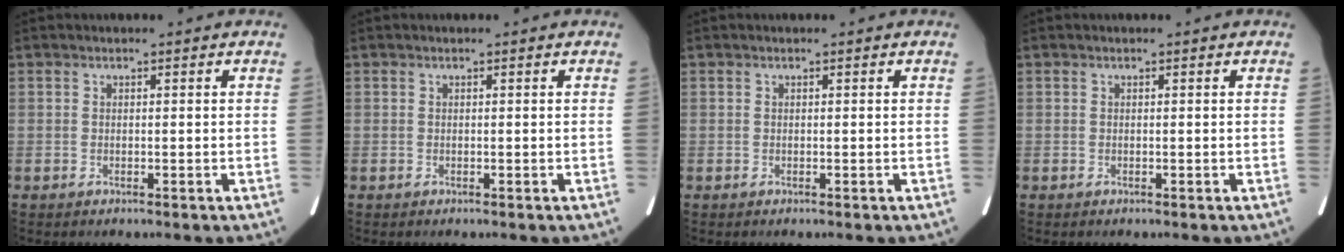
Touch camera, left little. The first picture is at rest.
{"total": 0.0}
{"total": 0.0}
{"total": 0.0}